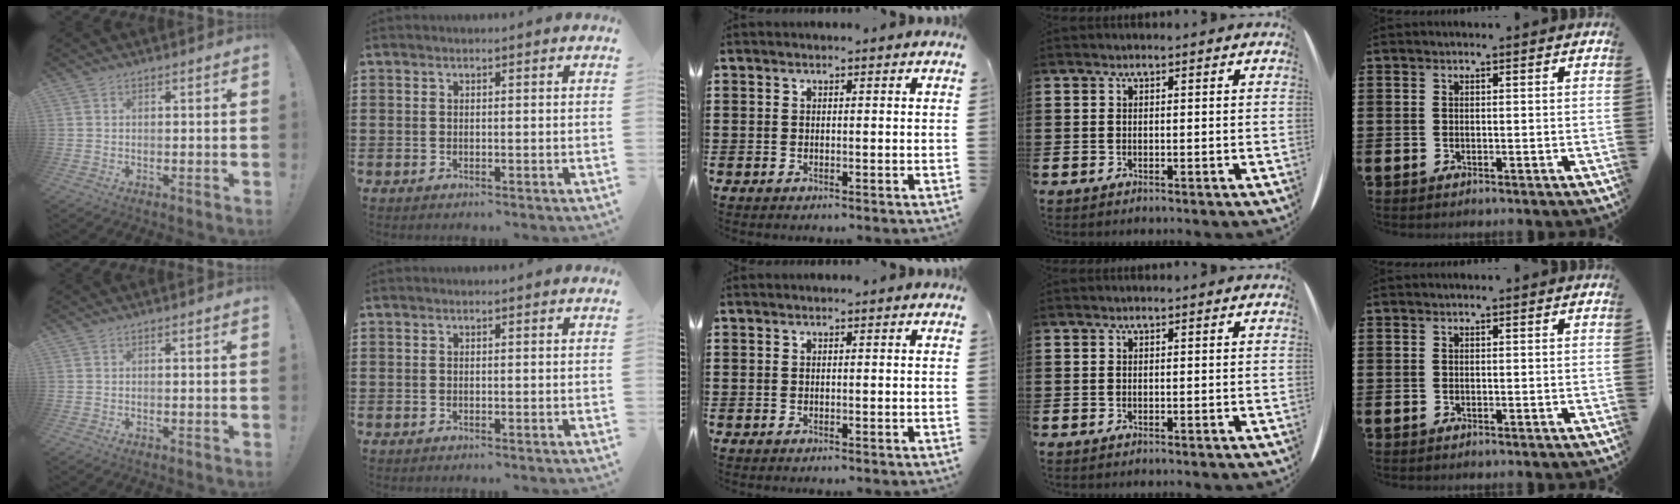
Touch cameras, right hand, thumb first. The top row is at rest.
{}